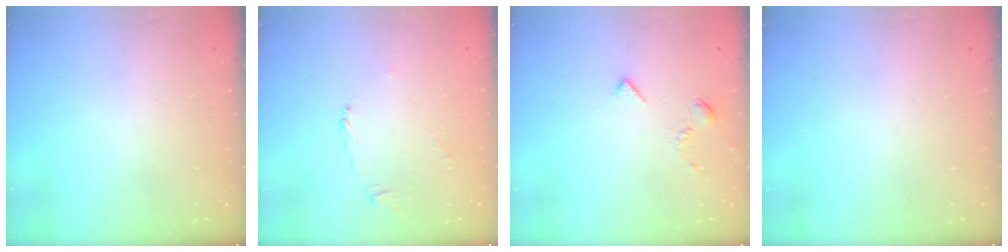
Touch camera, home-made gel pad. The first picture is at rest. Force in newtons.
{"total": 2.3, "press": 2.2, "slide": 0.7}
{"total": 3.0, "press": 2.9, "slide": 0.7}
{"total": 0.0}